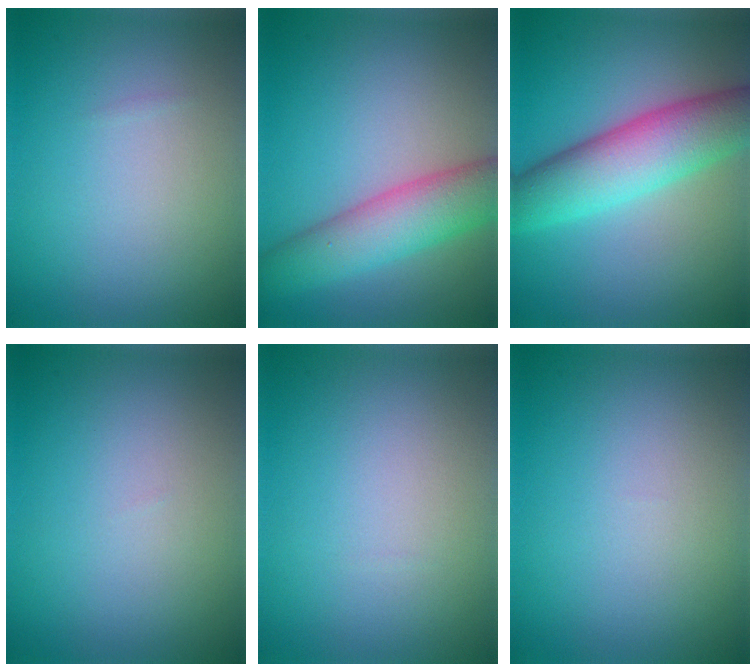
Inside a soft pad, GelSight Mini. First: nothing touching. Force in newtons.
{"total": 6.2, "press": 6.2, "slide": 0.3}
{"total": 7.5, "press": 7.5, "slide": 0.0}
{"total": 0.0}
{"total": 0.0}
{"total": 0.0}